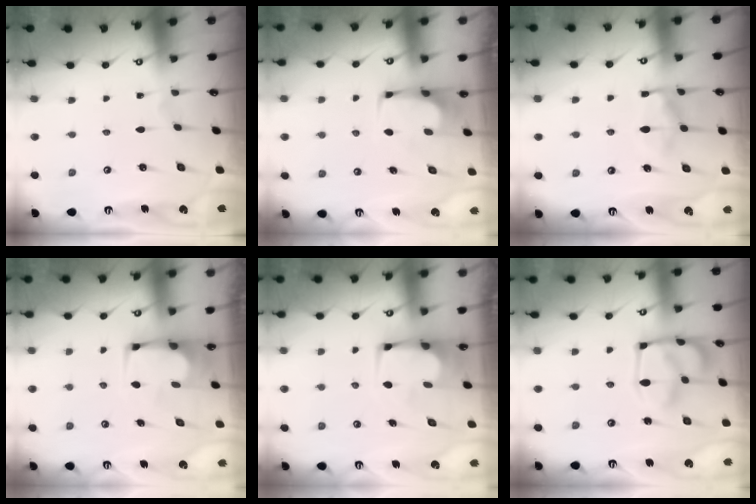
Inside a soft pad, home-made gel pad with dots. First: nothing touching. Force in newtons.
{"total": 3.9, "press": 3.9, "slide": 0.4}
{"total": 11.2, "press": 11.2, "slide": 1.2}
{"total": 2.5, "press": 2.5, "slide": 0.1}
{"total": 2.8, "press": 2.8, "slide": 0.1}
{"total": 7.8, "press": 7.8, "slide": 0.5}